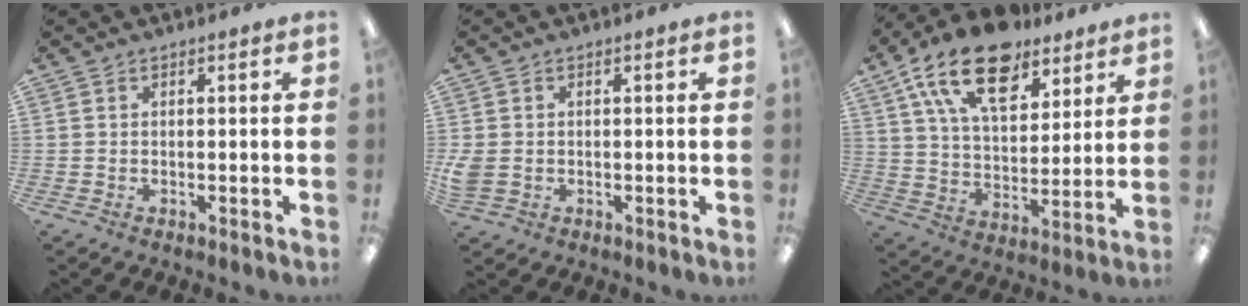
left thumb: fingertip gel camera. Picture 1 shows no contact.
{"total": 3.6, "force": [-0.2, 3.0, 2.0], "torque": [-0.048, 0.002, -0.005]}
{"total": 19.7, "force": [12.7, 10.0, 11.3], "torque": [-0.200, -0.052, 0.225]}